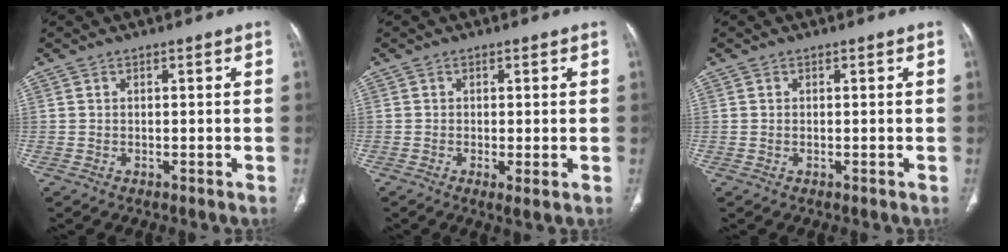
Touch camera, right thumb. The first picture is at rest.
{"total": 2.1, "force": [-0.5, 0.2, 2.0], "torque": [-0.046, -0.010, -0.011]}
{"total": 0.0}